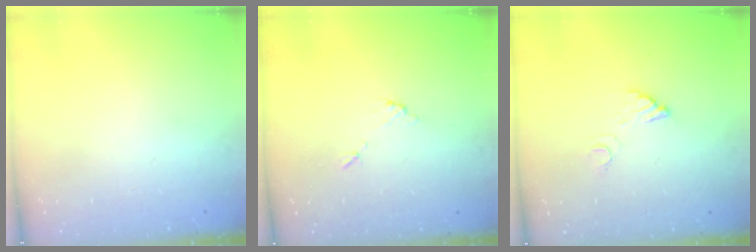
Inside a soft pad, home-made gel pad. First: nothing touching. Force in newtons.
{"total": 4.8, "press": 4.8, "slide": 0.2}
{"total": 3.5, "press": 3.5, "slide": 0.3}